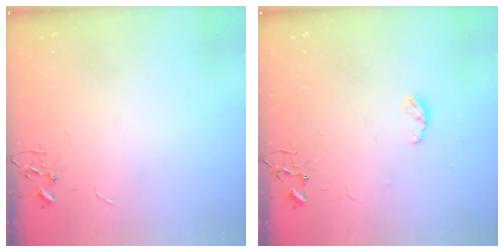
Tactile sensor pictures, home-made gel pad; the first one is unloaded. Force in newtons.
{"total": 4.7, "press": 4.6, "slide": 0.6}